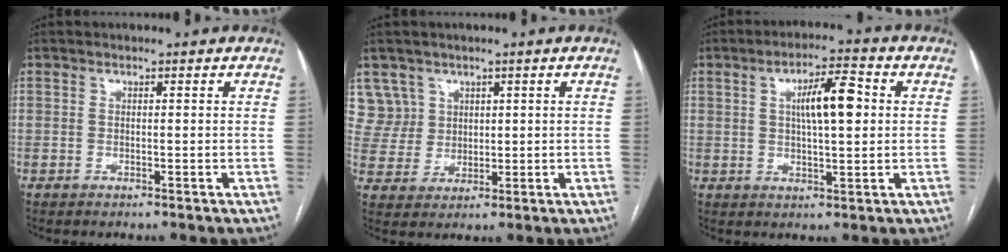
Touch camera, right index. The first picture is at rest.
{"total": 6.0, "force": [3.0, 5.2, -0.3], "torque": [0.008, 0.016, 0.070]}
{"total": 8.0, "force": [1.6, 1.8, 7.6], "torque": [-0.129, 0.016, 0.026]}